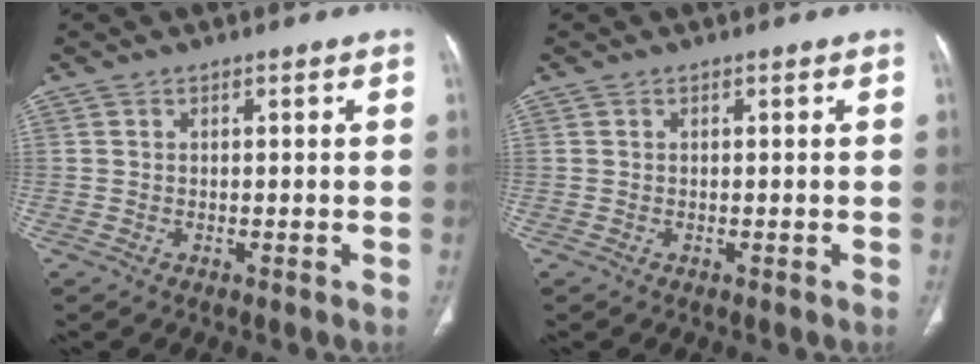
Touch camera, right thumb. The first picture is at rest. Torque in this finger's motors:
{"motor_torque": [0.04, 0.05, -0.09, 0.07, 0.04]}